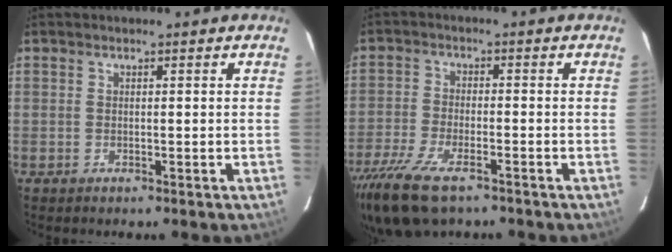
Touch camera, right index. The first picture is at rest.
{"total": 12.8, "force": [-9.0, 4.5, 7.9], "torque": [-0.190, -0.038, -0.172]}